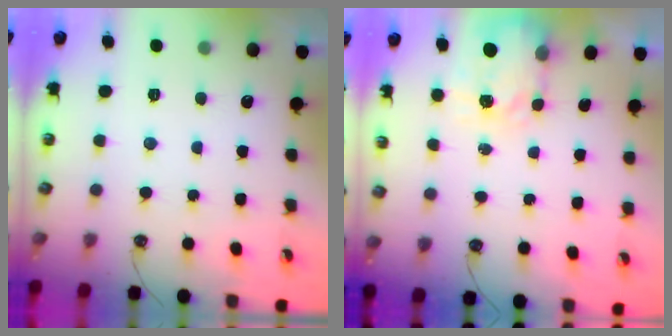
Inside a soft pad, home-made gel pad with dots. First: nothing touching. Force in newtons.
{"total": 3.9, "press": 3.8, "slide": 0.6}